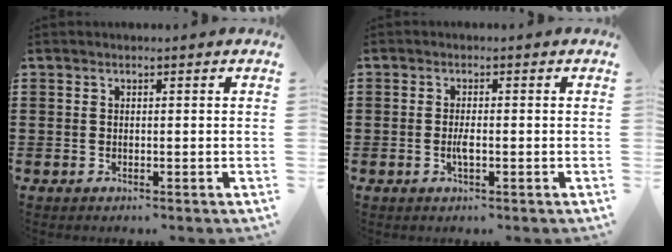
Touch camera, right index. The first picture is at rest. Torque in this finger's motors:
{"motor_torque": [1.19, 0.95, 0.19, 0.05]}